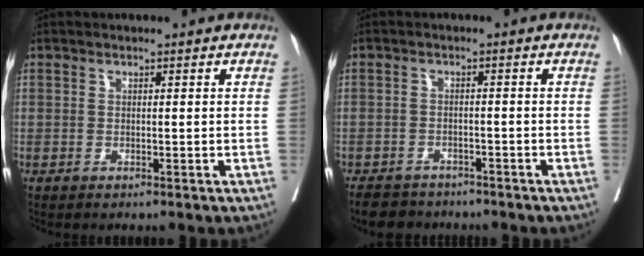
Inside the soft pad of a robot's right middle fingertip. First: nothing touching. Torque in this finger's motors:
{"motor_torque": [0.52, -0.54, 0.00, 0.01]}